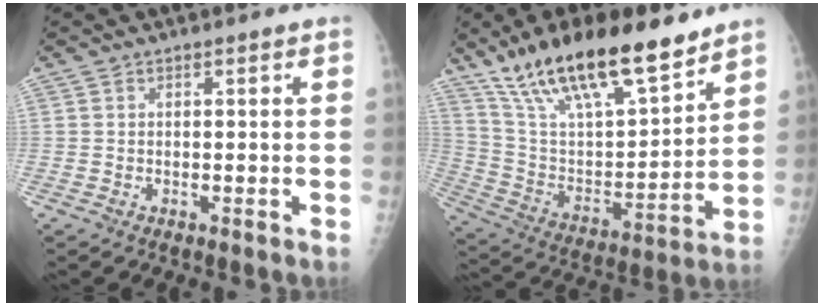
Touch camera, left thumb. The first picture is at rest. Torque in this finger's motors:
{"motor_torque": [2.02, 2.02, 1.42, -1.35, 0.16]}